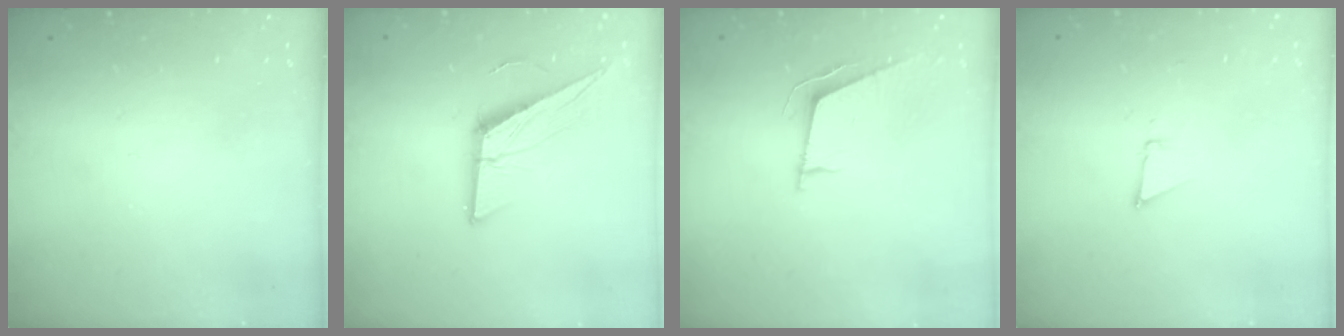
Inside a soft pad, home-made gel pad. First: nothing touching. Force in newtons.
{"total": 13.3, "press": 13.3, "slide": 0.7}
{"total": 6.6, "press": 6.2, "slide": 2.4}
{"total": 3.0, "press": 2.9, "slide": 0.8}